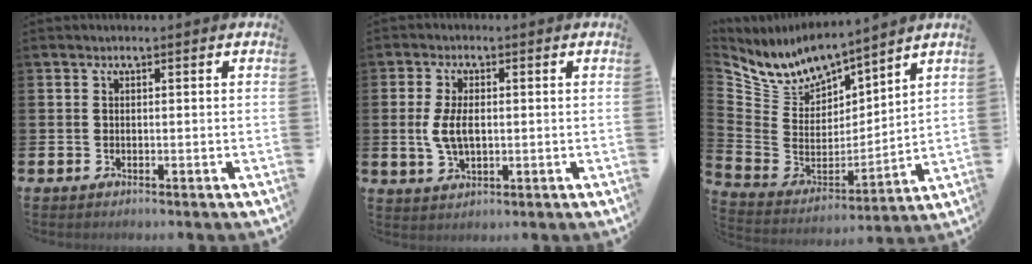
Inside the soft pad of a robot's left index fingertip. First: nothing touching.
{"total": 5.0, "force": [0.3, 2.7, 4.2], "torque": [-0.075, 0.001, -0.001]}
{"total": 8.0, "force": [7.8, 1.6, 0.1], "torque": [-0.055, -0.074, 0.140]}